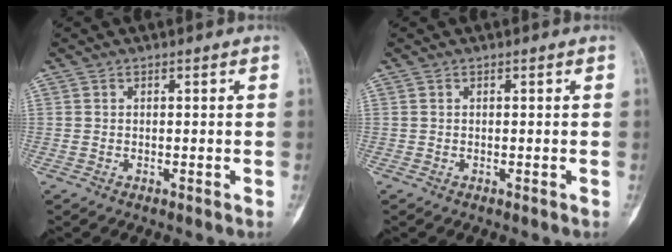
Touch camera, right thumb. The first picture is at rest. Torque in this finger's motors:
{"motor_torque": [0.00, 0.00, 0.04, -0.04, 0.00]}